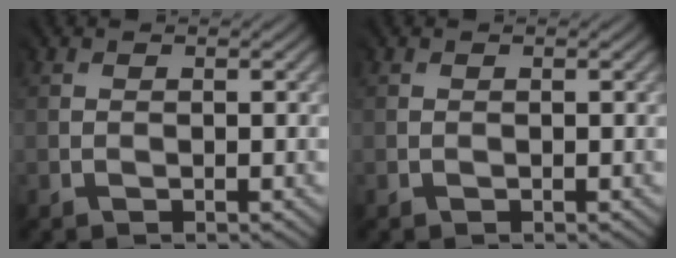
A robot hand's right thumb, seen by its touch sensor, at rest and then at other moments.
{"total": 0.0}